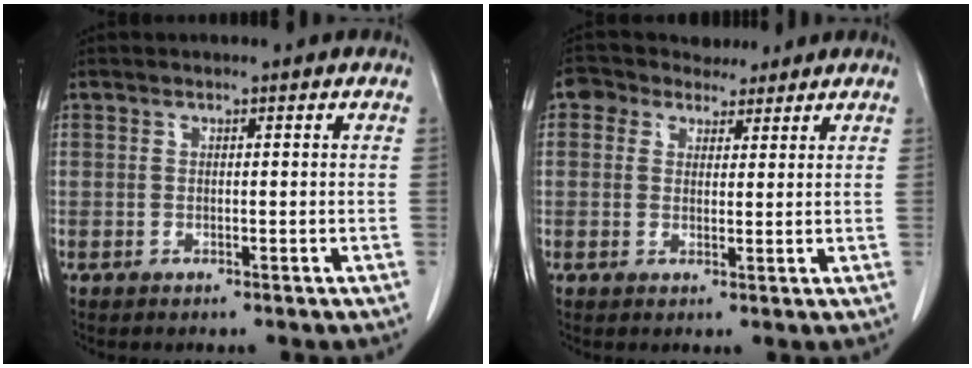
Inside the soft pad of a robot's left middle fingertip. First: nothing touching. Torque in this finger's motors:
{"motor_torque": [0.19, -0.19, -0.04, -0.01]}